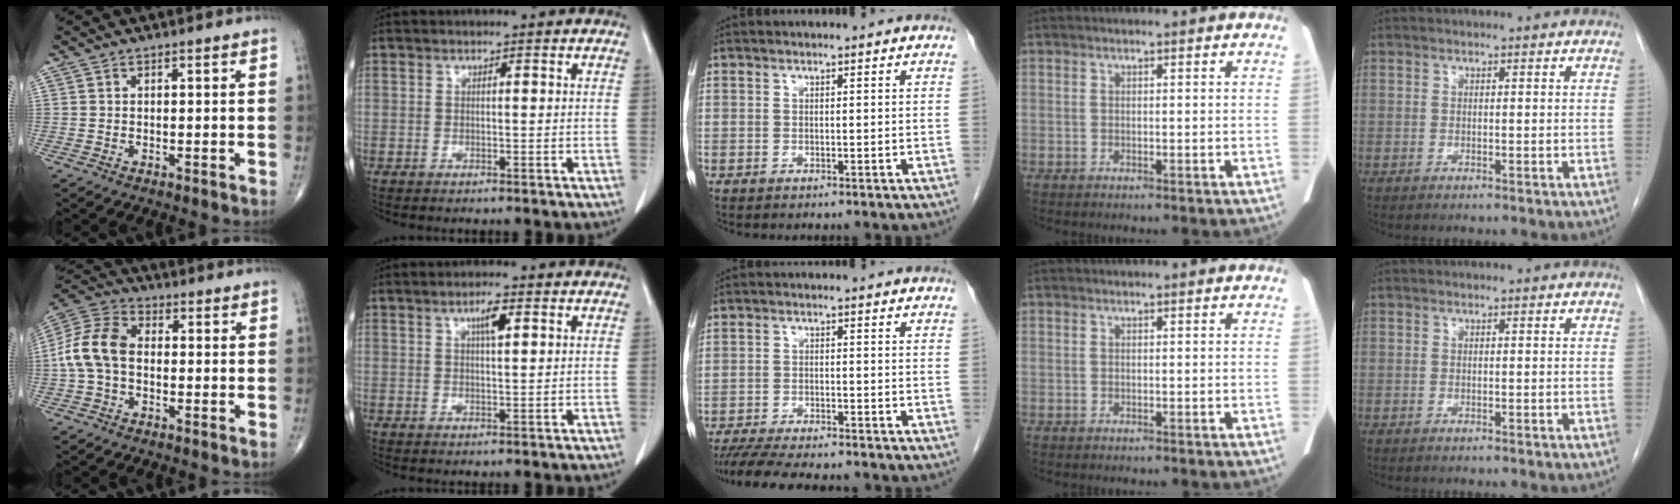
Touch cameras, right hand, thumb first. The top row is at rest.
{"thumb": {"total": 10.7, "force": [-0.8, 7.2, 7.9], "torque": [-0.159, 0.032, -0.028]}, "index": {"total": 3.0, "force": [1.3, 0.5, 2.6], "torque": [-0.051, -0.001, 0.022]}, "middle": {"total": 12.3, "force": [-10.9, 1.8, 5.3], "torque": [-0.079, -0.012, -0.158]}}